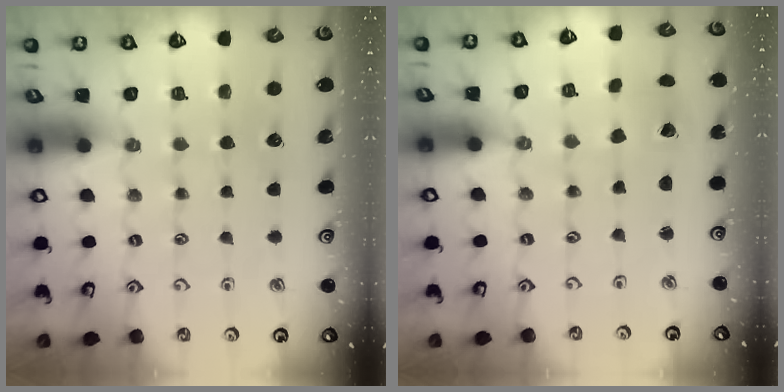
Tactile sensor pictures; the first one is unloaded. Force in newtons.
{"total": 1.7, "press": 1.7, "slide": 0.1}